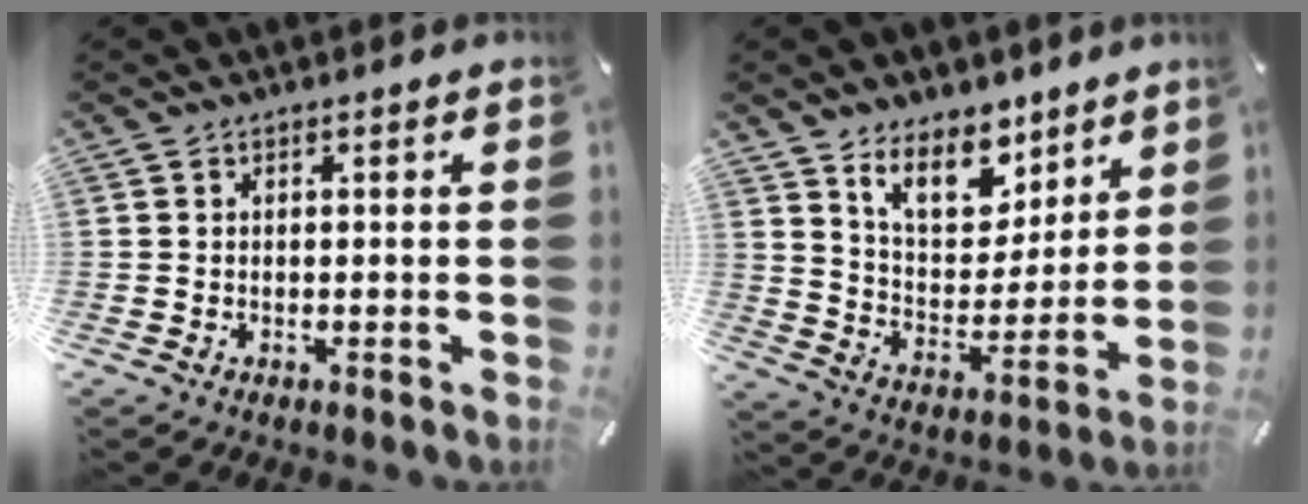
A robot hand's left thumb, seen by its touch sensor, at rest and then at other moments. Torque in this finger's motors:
{"motor_torque": [0.39, 0.33, 1.35, -1.42, 0.35]}